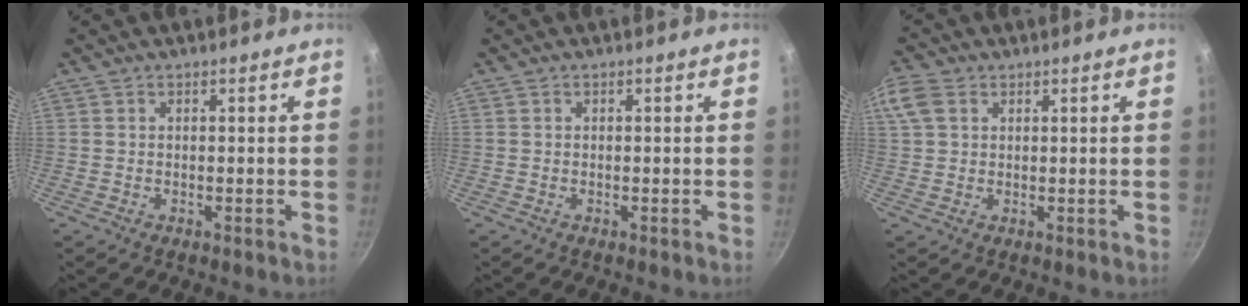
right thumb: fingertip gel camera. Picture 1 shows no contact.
{"total": 0.0}
{"total": 5.1, "force": [2.0, 3.6, 3.0], "torque": [-0.061, 0.007, 0.037]}